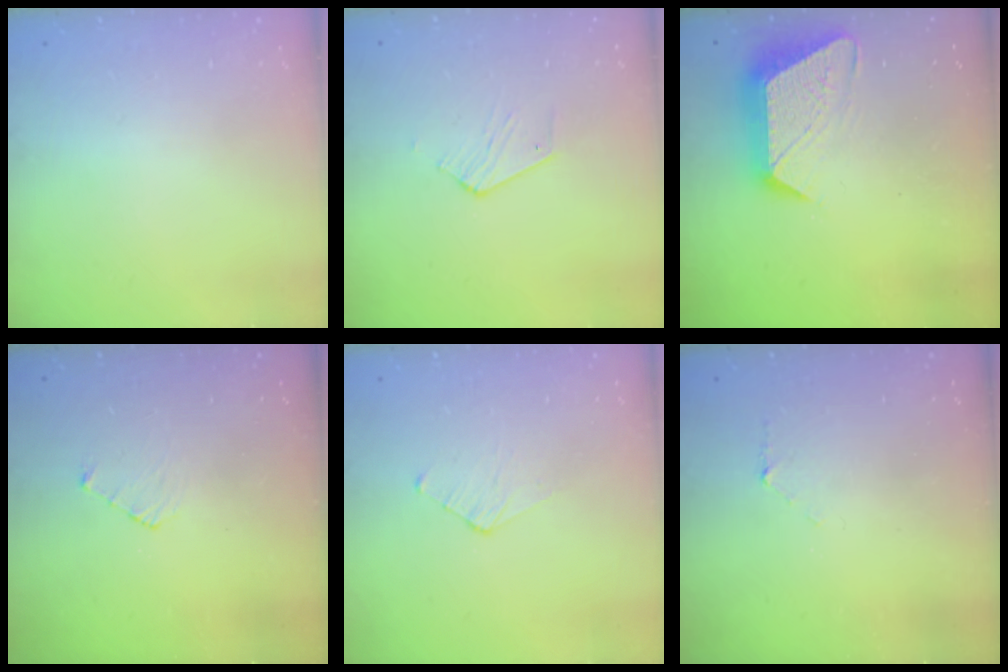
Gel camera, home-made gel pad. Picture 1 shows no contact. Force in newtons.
{"total": 2.8, "press": 2.8, "slide": 0.4}
{"total": 14.7, "press": 14.6, "slide": 0.8}
{"total": 3.9, "press": 3.9, "slide": 0.4}
{"total": 2.8, "press": 2.7, "slide": 0.3}
{"total": 3.9, "press": 3.9, "slide": 0.4}